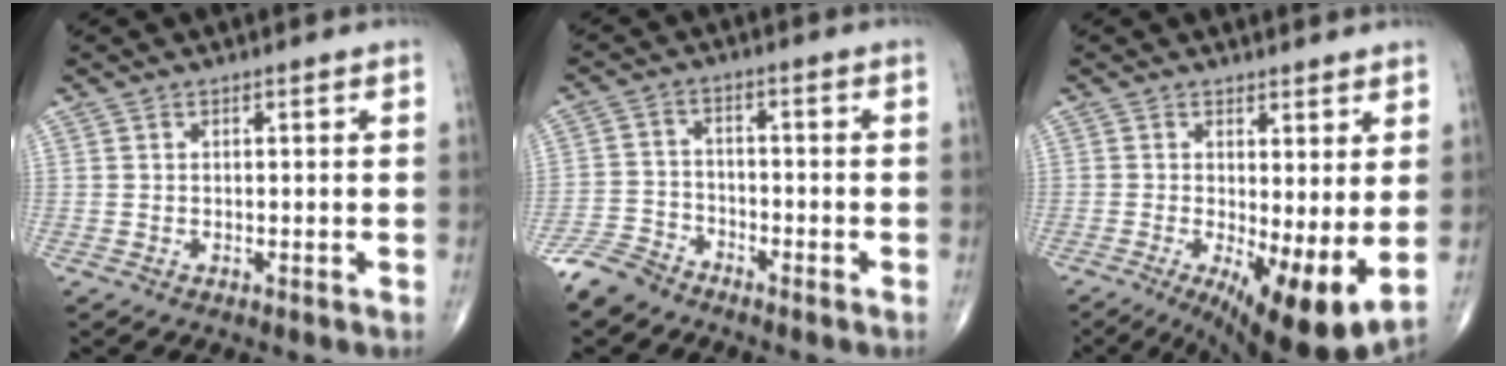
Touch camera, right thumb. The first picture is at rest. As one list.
[{"total": 5.8, "force": [-4.9, 2.8, 1.1], "torque": [-0.018, 0.015, -0.107]}, {"total": 11.3, "force": [-0.8, 3.3, 10.8], "torque": [-0.170, -0.026, -0.003]}]